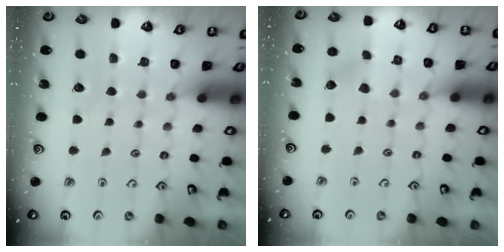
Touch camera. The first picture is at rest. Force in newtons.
{"total": 1.8, "press": 1.8, "slide": 0.2}